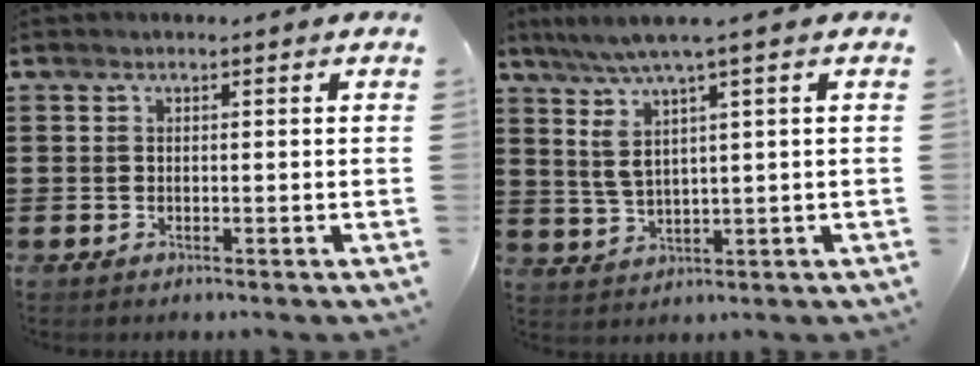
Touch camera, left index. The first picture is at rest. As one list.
[{"total": 5.2, "force": [2.3, 0.4, 4.6], "torque": [-0.112, -0.015, 0.029]}]